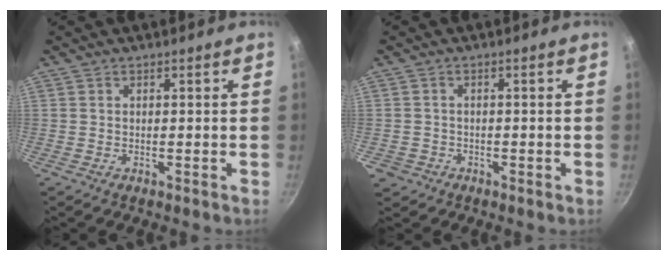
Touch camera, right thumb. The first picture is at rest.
{"total": 2.8, "force": [-1.3, 2.5, 0.1], "torque": [0.005, 0.008, -0.024]}